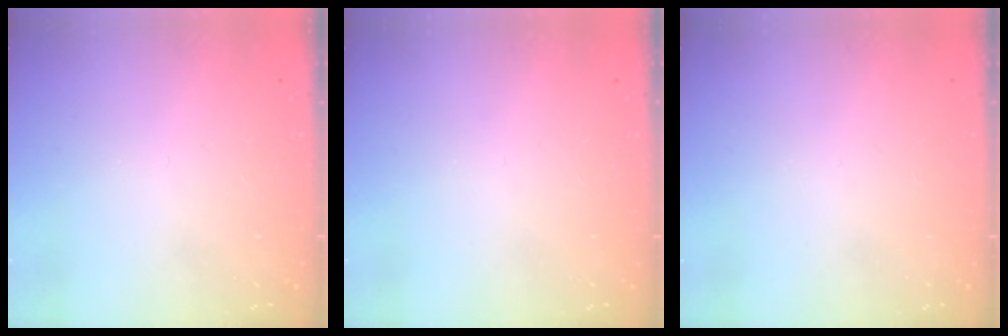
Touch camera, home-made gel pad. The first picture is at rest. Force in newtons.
{"total": 0.0}
{"total": 0.0}